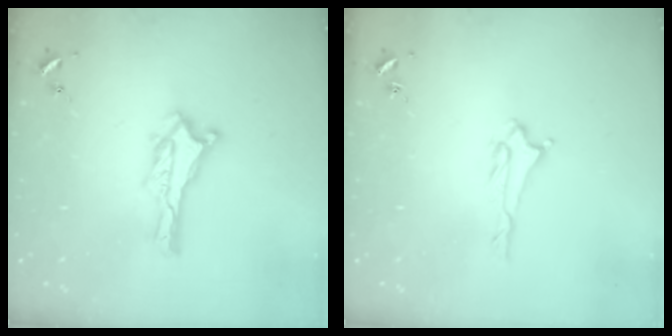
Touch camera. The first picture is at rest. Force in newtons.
{"total": 1.7, "press": 1.7, "slide": 0.3}